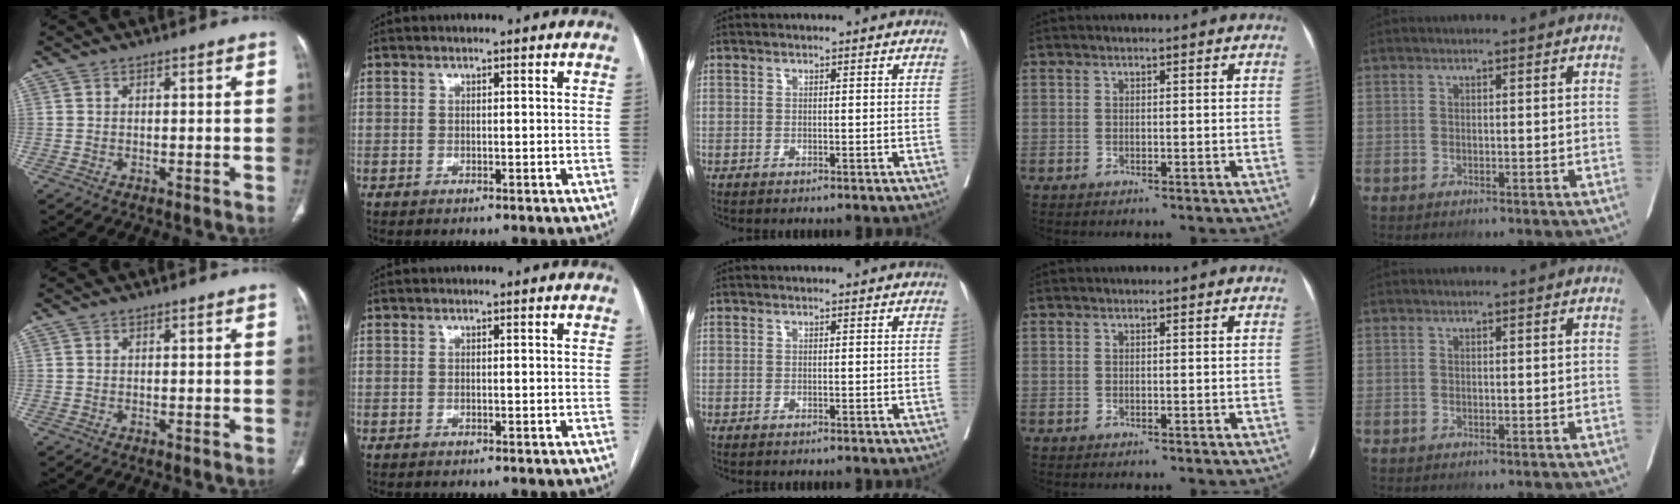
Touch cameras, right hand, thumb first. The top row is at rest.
{}